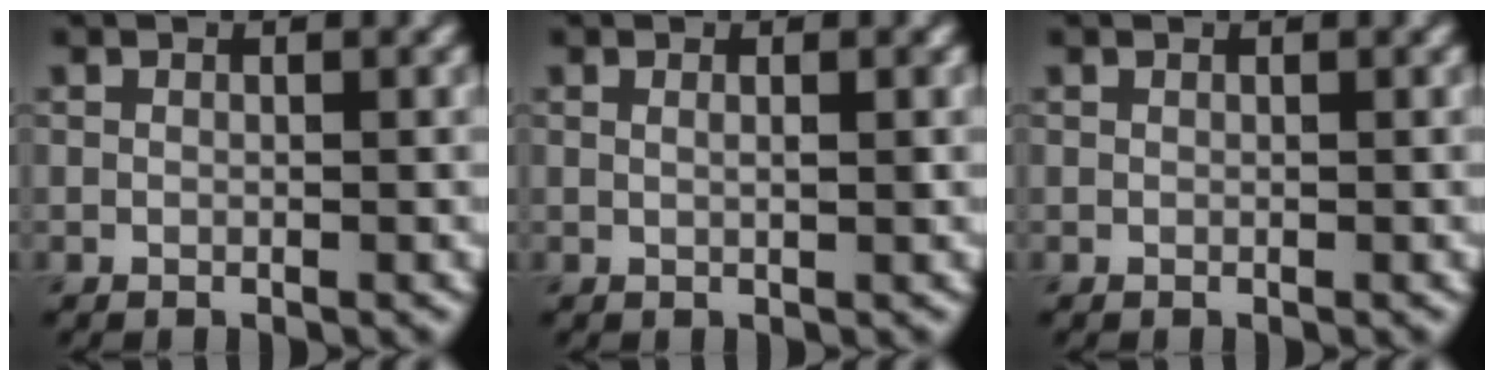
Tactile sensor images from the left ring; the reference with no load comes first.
{"total": 1.2, "force": [0.4, 0.4, 1.1], "torque": [-0.011, 0.001, 0.001]}
{"total": 0.0}